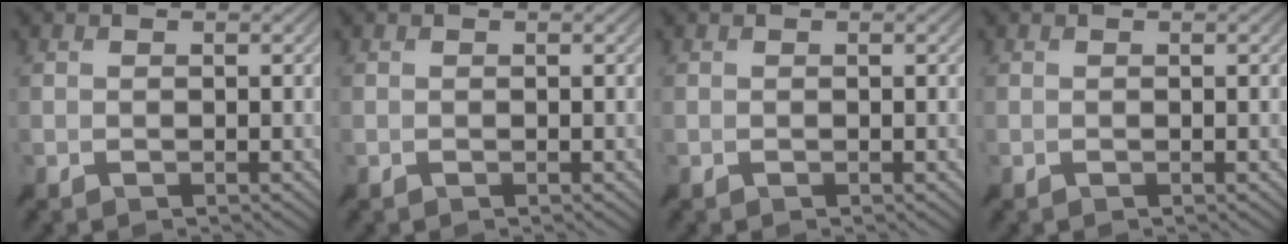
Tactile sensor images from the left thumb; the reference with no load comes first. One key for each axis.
{"total": 0.0}
{"total": 0.0}
{"total": 0.0}